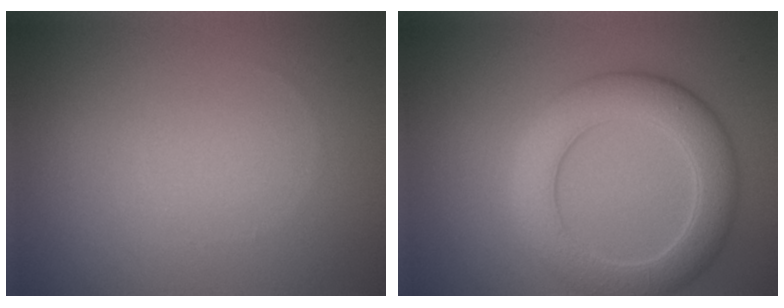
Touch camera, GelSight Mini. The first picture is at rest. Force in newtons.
{"total": 5.8, "press": 5.8, "slide": 0.2}